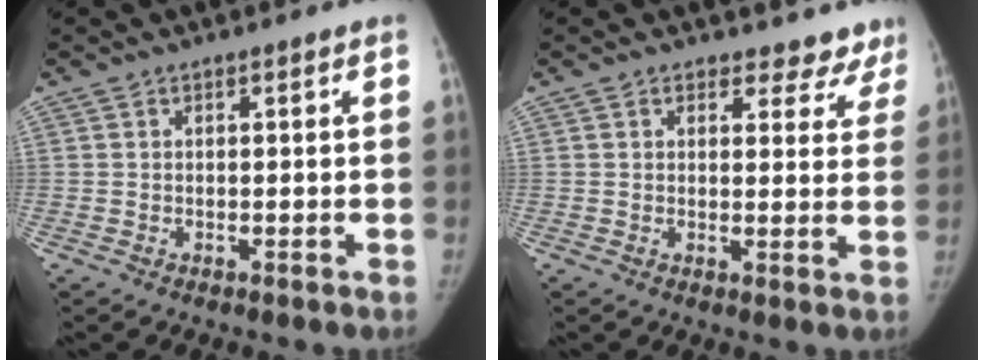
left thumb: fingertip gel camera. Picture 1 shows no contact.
{"total": 6.7, "force": [5.8, 3.2, 0.7], "torque": [0.041, -0.026, 0.051]}